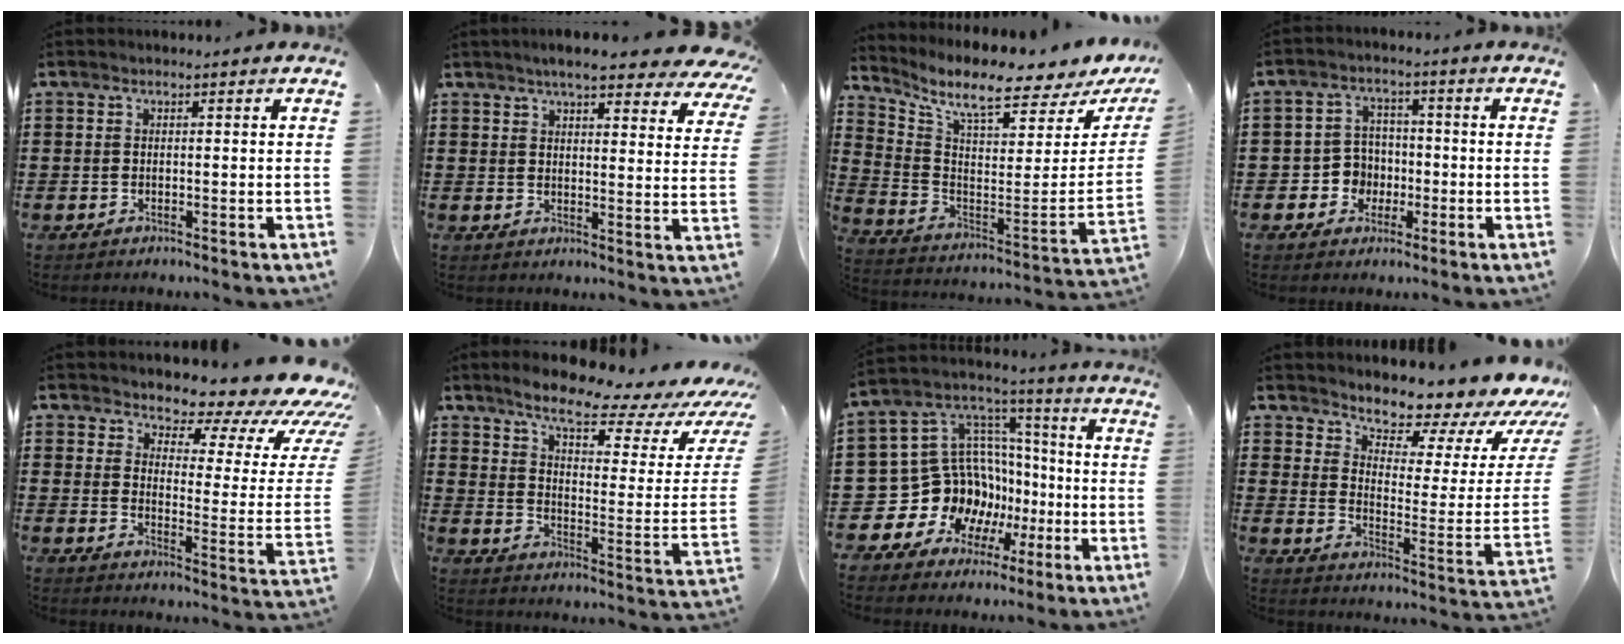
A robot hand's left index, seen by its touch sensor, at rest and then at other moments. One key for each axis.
{"total": 6.6, "fx": 5.7, "fy": 0.9, "fz": 3.2, "tx": -0.063, "ty": -0.019, "tz": 0.099}
{"total": 8.2, "fx": 6.5, "fy": 1.0, "fz": 4.8, "tx": -0.118, "ty": -0.062, "tz": 0.103}
{"total": 4.9, "fx": -1.2, "fy": 4.5, "fz": 1.5, "tx": -0.041, "ty": 0.012, "tz": -0.022}
{"total": 7.2, "fx": 5.8, "fy": 2.4, "fz": 3.5, "tx": -0.063, "ty": -0.050, "tz": 0.095}
{"total": 9.5, "fx": 7.8, "fy": 1.6, "fz": 5.2, "tx": -0.111, "ty": -0.049, "tz": 0.130}
{"total": 14.3, "fx": -3.3, "fy": 13.2, "fz": 4.5, "tx": -0.145, "ty": -0.025, "tz": -0.026}
{"total": 7.9, "fx": 7.3, "fy": 2.5, "fz": 1.9, "tx": -0.037, "ty": -0.071, "tz": 0.118}